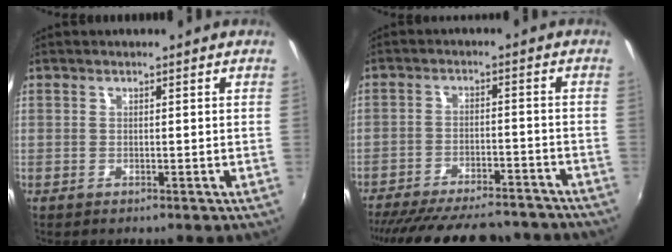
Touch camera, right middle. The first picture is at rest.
{"total": 22.3, "force": [-19.4, 6.2, 9.0], "torque": [-0.184, -0.005, -0.260]}